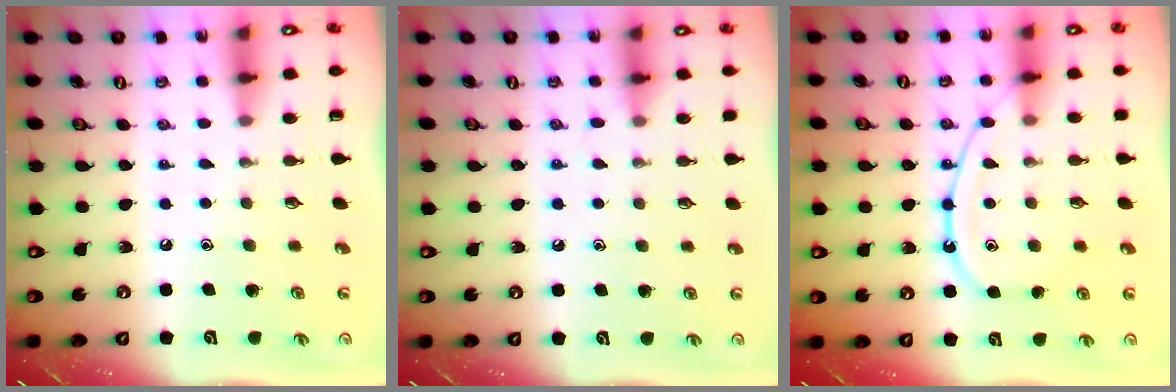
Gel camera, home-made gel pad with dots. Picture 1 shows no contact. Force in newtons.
{"total": 5.8, "press": 5.8, "slide": 0.8}
{"total": 11.6, "press": 11.6, "slide": 1.2}